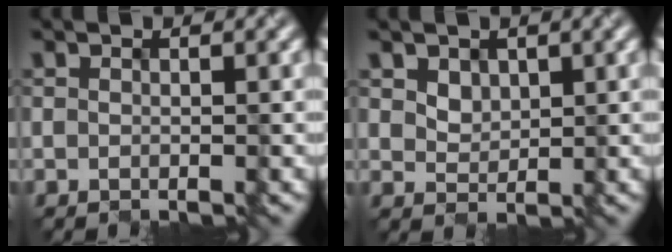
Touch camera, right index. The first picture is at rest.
{"total": 1.3, "force": [0.9, 0.9, 0.1], "torque": [-0.005, -0.006, 0.023]}